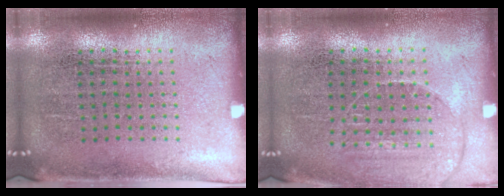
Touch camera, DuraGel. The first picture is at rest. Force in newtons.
{"total": 1.4, "press": 1.3, "slide": 0.3}